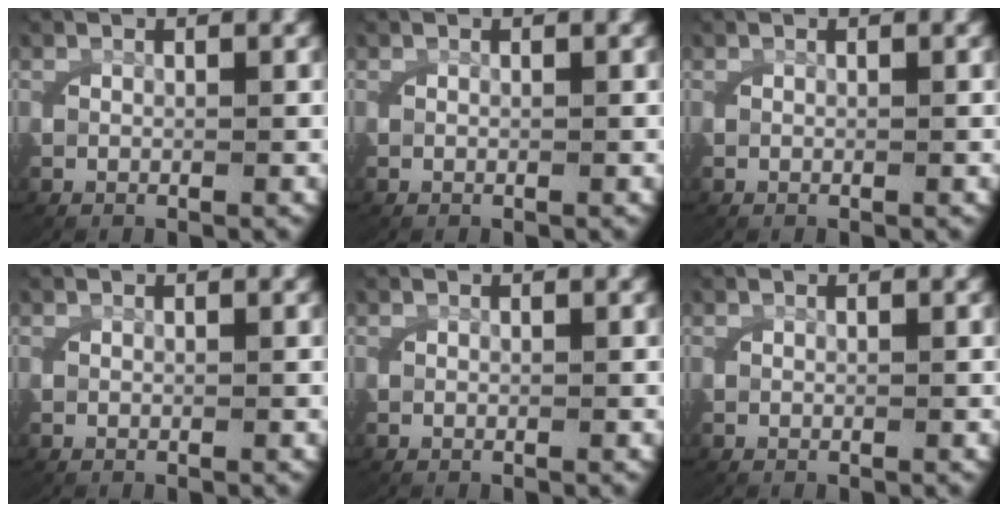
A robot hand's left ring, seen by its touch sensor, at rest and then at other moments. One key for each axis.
{"total": 0.0}
{"total": 0.0}
{"total": 0.0}
{"total": 0.0}
{"total": 0.0}